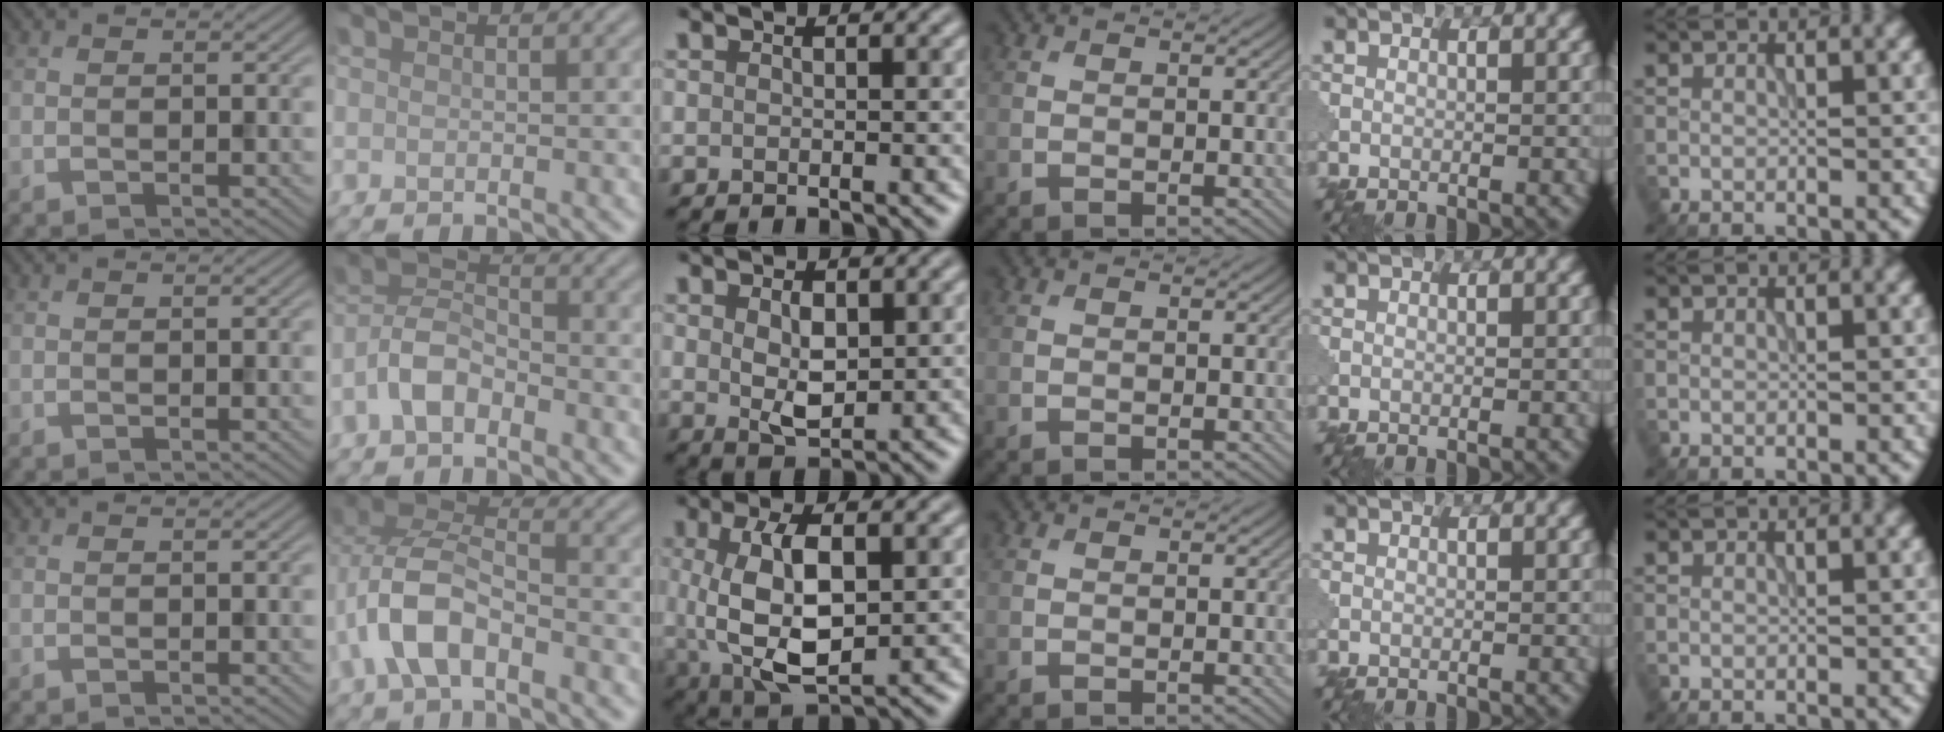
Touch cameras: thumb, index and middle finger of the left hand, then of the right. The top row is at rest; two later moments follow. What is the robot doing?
{"motion": "disassemble", "object": "puzzle pieces"}